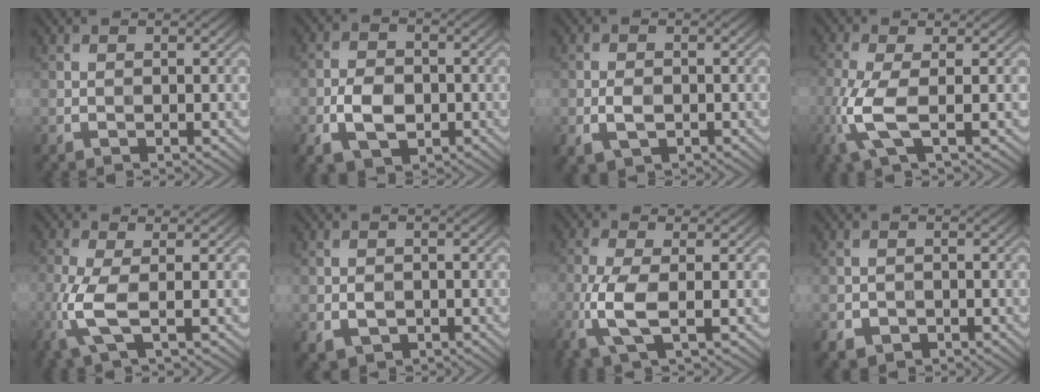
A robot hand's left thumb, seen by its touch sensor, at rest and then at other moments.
{"total": 6.0, "force": [-2.2, 3.9, 4.1], "torque": [-0.084, -0.008, -0.045]}
{"total": 3.0, "force": [-1.0, 1.9, 2.1], "torque": [-0.045, -0.008, -0.019]}
{"total": 6.1, "force": [-1.7, 1.8, 5.6], "torque": [-0.141, -0.003, -0.045]}
{"total": 5.5, "force": [-1.5, 1.5, 5.1], "torque": [-0.128, -0.002, -0.039]}
{"total": 2.6, "force": [-0.8, 1.9, 1.5], "torque": [-0.031, -0.010, -0.015]}
{"total": 6.3, "force": [-1.9, 2.1, 5.7], "torque": [-0.136, -0.001, -0.046]}
{"total": 2.2, "force": [-1.2, 1.6, 0.8], "torque": [-0.015, -0.009, -0.023]}